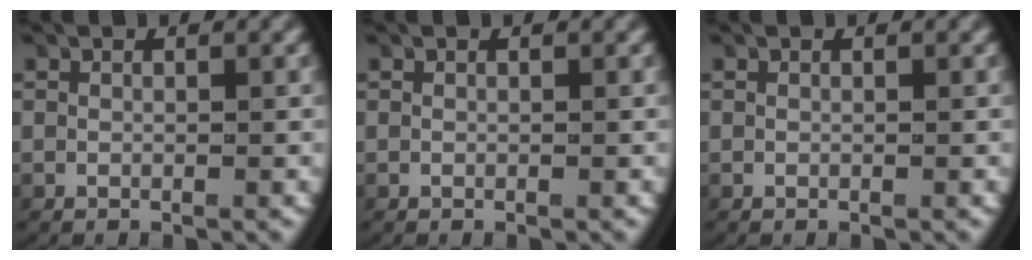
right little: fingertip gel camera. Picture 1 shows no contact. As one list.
[{"total": 0.0}, {"total": 0.0}]